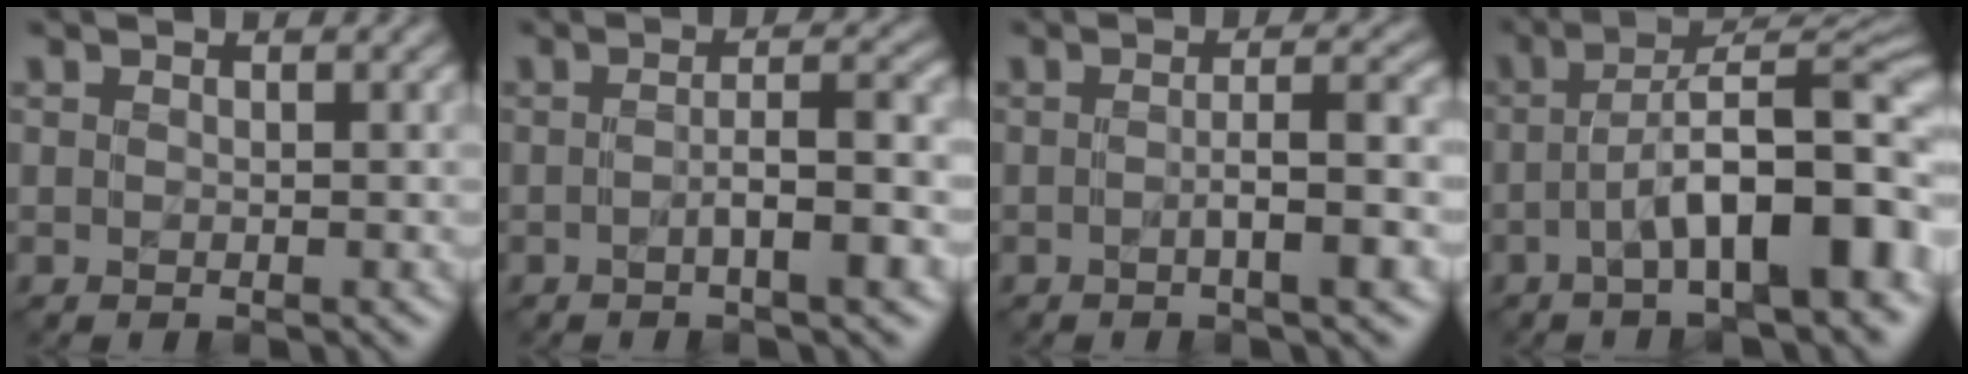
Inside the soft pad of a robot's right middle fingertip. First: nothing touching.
{"total": 4.3, "force": [-0.9, 0.9, 4.1], "torque": [-0.058, 0.010, -0.016]}
{"total": 3.9, "force": [-0.6, 0.8, 3.8], "torque": [-0.051, 0.008, -0.013]}
{"total": 12.1, "force": [-2.8, 3.6, 11.2], "torque": [-0.155, 0.017, -0.035]}